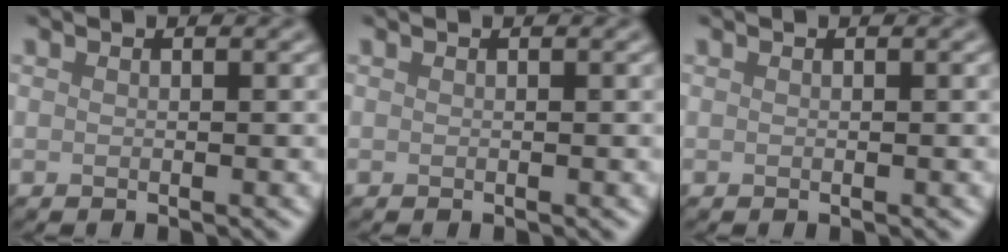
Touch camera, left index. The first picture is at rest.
{"total": 0.0}
{"total": 0.0}